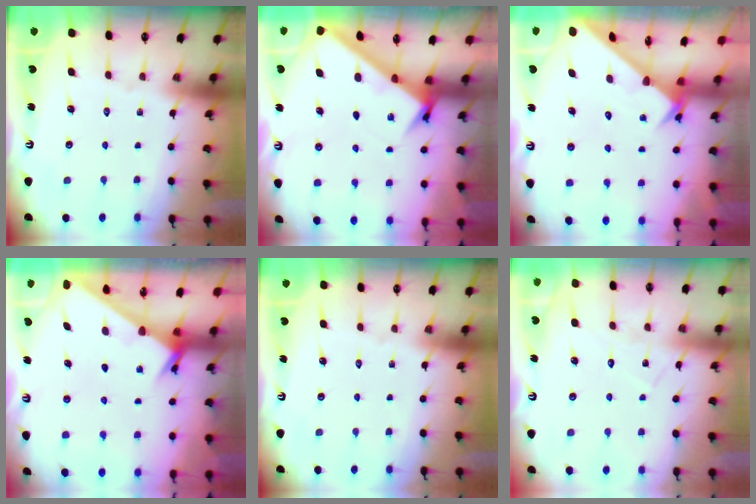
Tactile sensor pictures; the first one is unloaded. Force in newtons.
{"total": 3.6, "press": 3.5, "slide": 0.3}
{"total": 2.8, "press": 2.8, "slide": 0.2}
{"total": 2.3, "press": 2.2, "slide": 0.2}
{"total": 0.0}
{"total": 7.2, "press": 7.2, "slide": 0.6}